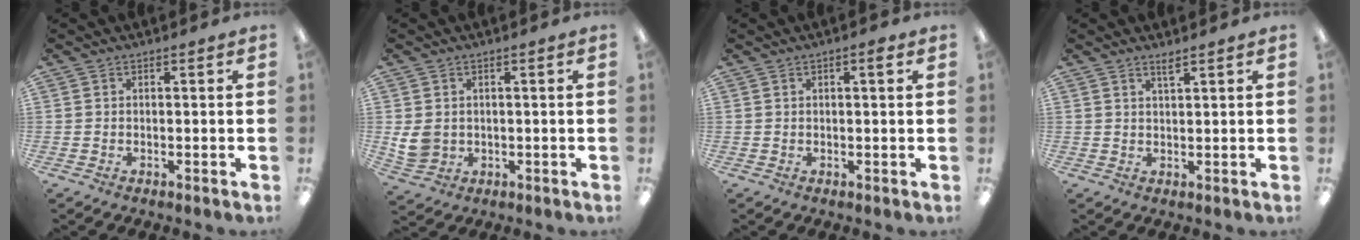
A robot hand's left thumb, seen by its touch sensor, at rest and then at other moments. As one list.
[{"total": 4.9, "force": [1.1, 4.1, 2.5], "torque": [-0.054, 0.001, 0.022]}, {"total": 2.2, "force": [1.0, 0.4, 1.9], "torque": [-0.030, 0.000, 0.013]}, {"total": 2.1, "force": [1.8, 0.0, 1.1], "torque": [-0.025, -0.001, 0.033]}]